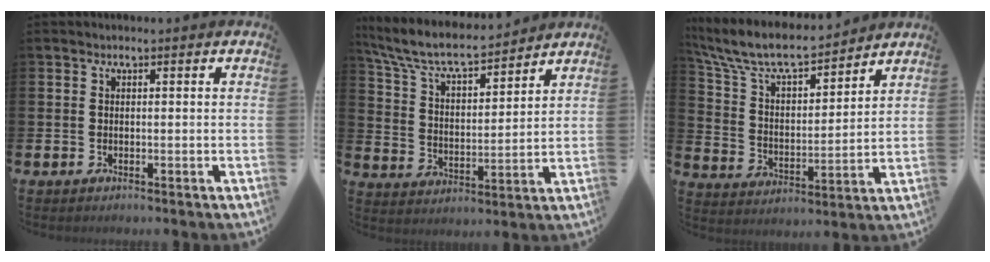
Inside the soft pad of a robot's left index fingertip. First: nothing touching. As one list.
[{"total": 8.1, "force": [7.4, 1.8, 2.8], "torque": [-0.094, -0.049, 0.128]}, {"total": 9.3, "force": [8.4, 2.3, 3.3], "torque": [-0.108, -0.054, 0.146]}]